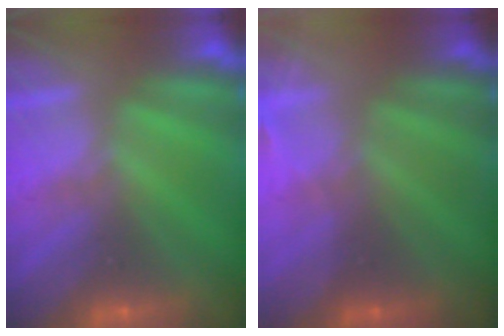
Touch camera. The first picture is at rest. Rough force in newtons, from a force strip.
{"total": 2.9}